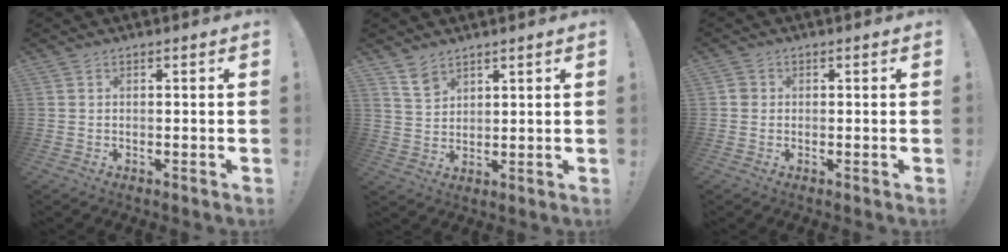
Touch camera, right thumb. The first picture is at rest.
{"total": 6.2, "force": [4.8, 3.6, 1.8], "torque": [-0.027, -0.032, 0.092]}
{"total": 1.7, "force": [0.0, 1.6, 0.6], "torque": [-0.002, 0.001, -0.002]}